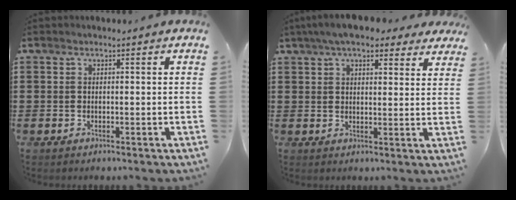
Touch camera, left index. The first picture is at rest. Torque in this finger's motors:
{"motor_torque": [2.14, 0.00, 1.05, 0.21]}